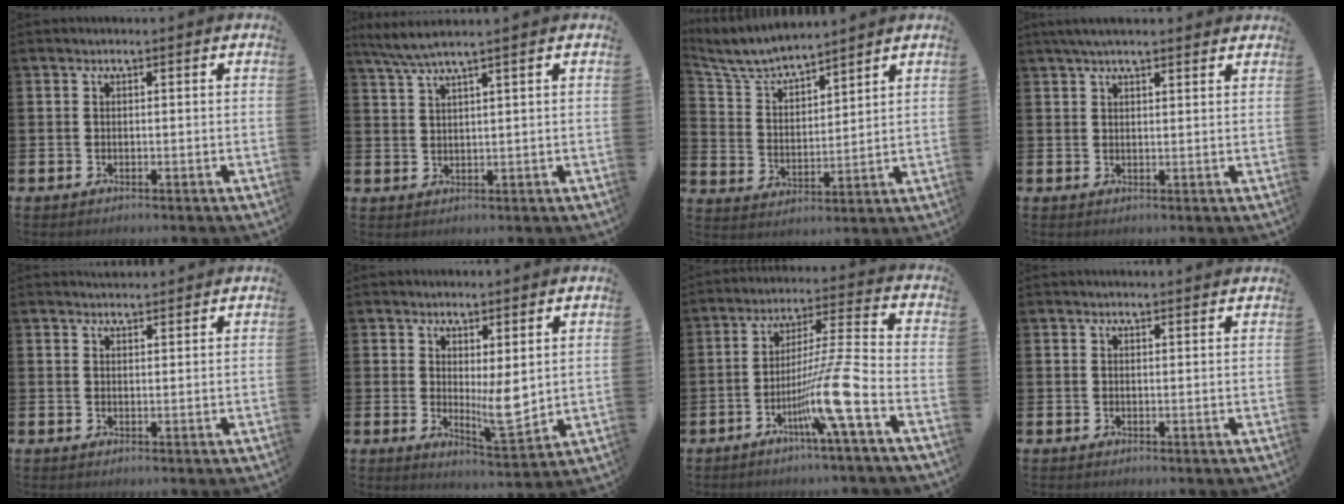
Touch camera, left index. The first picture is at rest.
{"total": 3.9, "force": [3.3, -0.5, 2.1], "torque": [-0.054, -0.006, 0.060]}
{"total": 5.8, "force": [5.6, 0.7, 1.1], "torque": [-0.052, -0.037, 0.098]}
{"total": 3.5, "force": [3.0, 0.6, 1.6], "torque": [-0.035, -0.002, 0.055]}
{"total": 2.2, "force": [2.2, 0.4, -0.1], "torque": [-0.004, -0.008, 0.041]}
{"total": 5.2, "force": [2.1, 1.9, 4.4], "torque": [-0.058, -0.029, 0.035]}
{"total": 9.8, "force": [-4.7, -1.3, 8.5], "torque": [-0.156, -0.018, -0.094]}
{"total": 1.3, "force": [1.3, -0.1, 0.1], "torque": [0.009, -0.008, 0.022]}